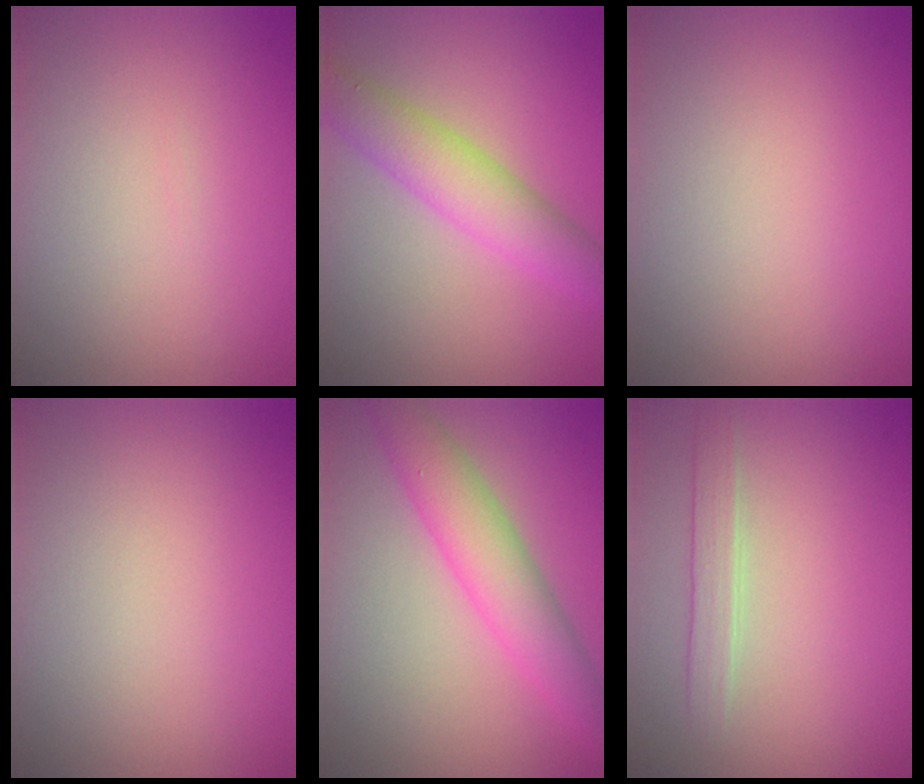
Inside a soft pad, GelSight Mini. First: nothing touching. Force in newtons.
{"total": 4.8, "press": 4.8, "slide": 0.3}
{"total": 0.0}
{"total": 0.0}
{"total": 4.8, "press": 4.8, "slide": 0.3}
{"total": 1.8, "press": 1.8, "slide": 0.1}